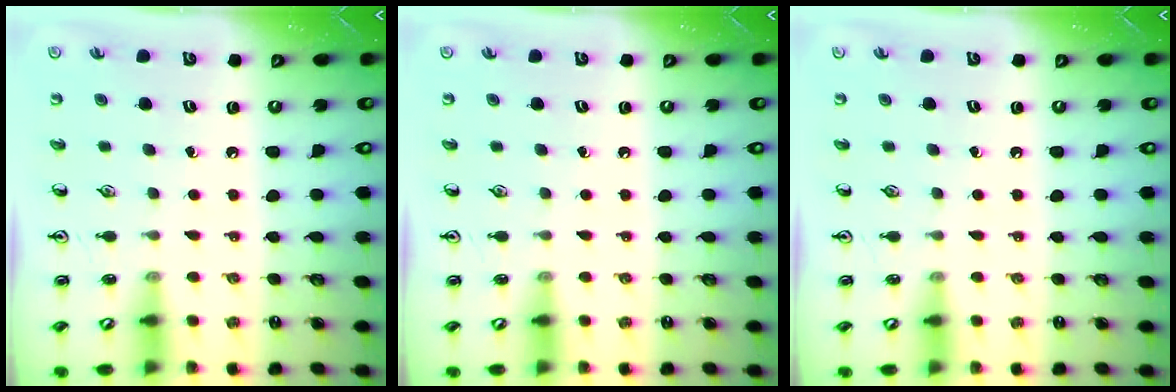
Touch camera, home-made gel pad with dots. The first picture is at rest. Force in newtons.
{"total": 0.0}
{"total": 0.0}